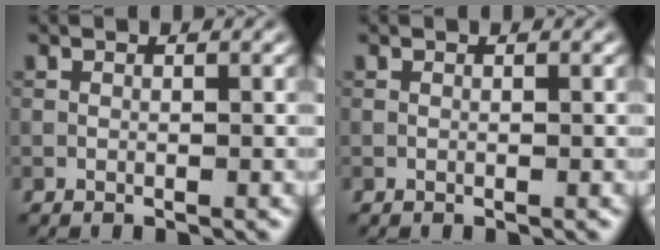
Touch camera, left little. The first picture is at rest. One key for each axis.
{"total": 0.0}